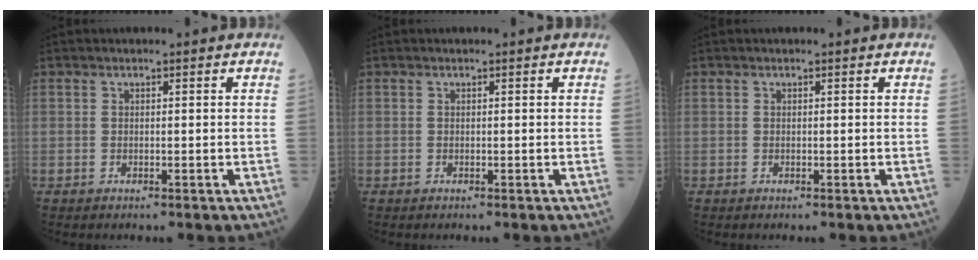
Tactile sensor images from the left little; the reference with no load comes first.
{"total": 0.0}
{"total": 0.0}